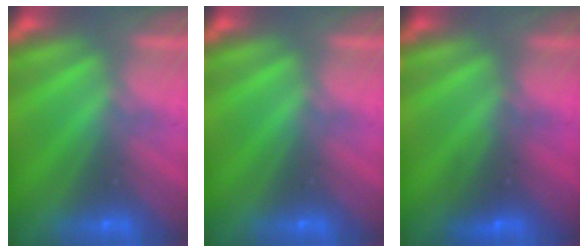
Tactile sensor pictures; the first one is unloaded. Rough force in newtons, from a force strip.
{"total": 0.0}
{"total": 2.4}